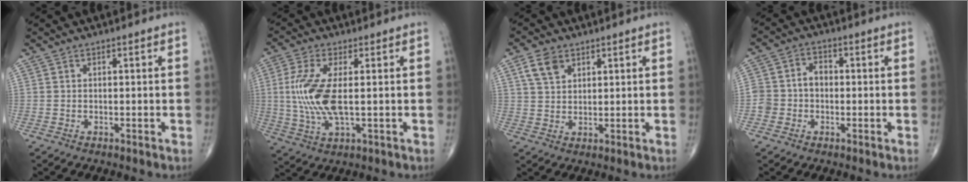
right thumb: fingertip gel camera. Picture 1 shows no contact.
{"total": 10.9, "force": [0.5, 4.0, 10.1], "torque": [-0.241, -0.008, 0.013]}
{"total": 5.2, "force": [2.7, 3.3, 2.9], "torque": [-0.045, -0.007, 0.055]}
{"total": 5.5, "force": [-0.9, 4.7, 2.8], "torque": [-0.036, 0.028, -0.022]}